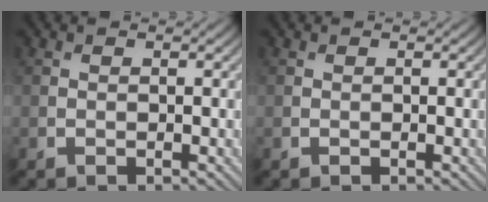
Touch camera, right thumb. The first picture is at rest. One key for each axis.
{"total": 0.0}